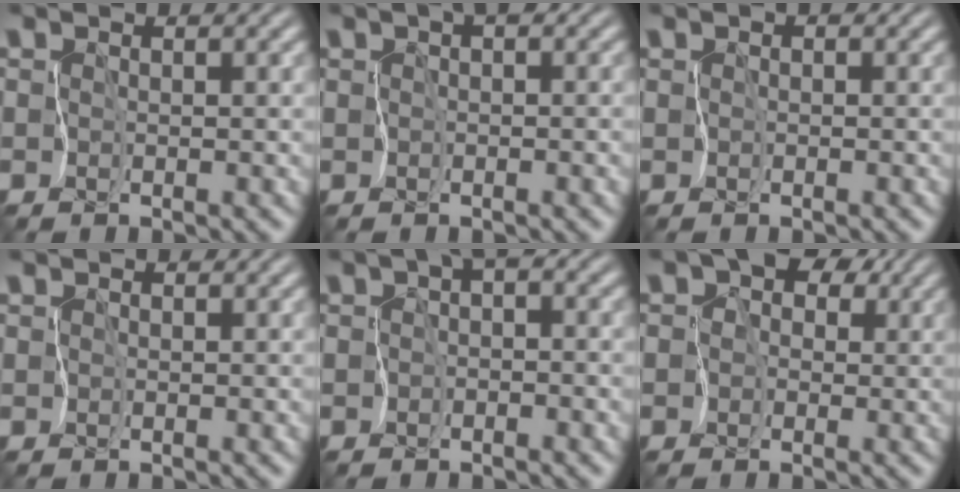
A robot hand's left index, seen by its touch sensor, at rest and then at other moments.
{"total": 2.2, "force": [0.3, 1.4, 1.7], "torque": [-0.016, 0.010, 0.002]}
{"total": 1.1, "force": [0.1, 1.0, 0.5], "torque": [0.007, 0.013, -0.010]}
{"total": 0.7, "force": [0.4, 0.5, 0.3], "torque": [0.005, 0.010, 0.000]}
{"total": 2.5, "force": [-0.1, 1.5, 2.0], "torque": [-0.028, 0.009, -0.009]}
{"total": 7.5, "force": [2.7, 5.7, 4.1], "torque": [-0.035, 0.040, -0.005]}